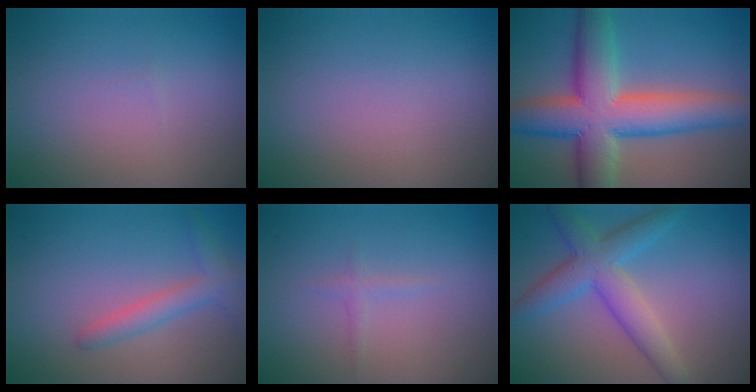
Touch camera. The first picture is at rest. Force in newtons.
{"total": 0.0}
{"total": 11.2, "press": 11.1, "slide": 0.4}
{"total": 2.1, "press": 2.1, "slide": 0.2}
{"total": 0.8, "press": 0.8, "slide": 0.1}
{"total": 5.3, "press": 5.3, "slide": 0.1}